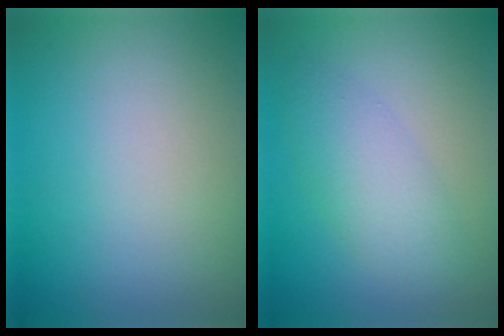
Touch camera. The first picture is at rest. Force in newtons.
{"total": 3.6, "press": 3.6, "slide": 0.1}